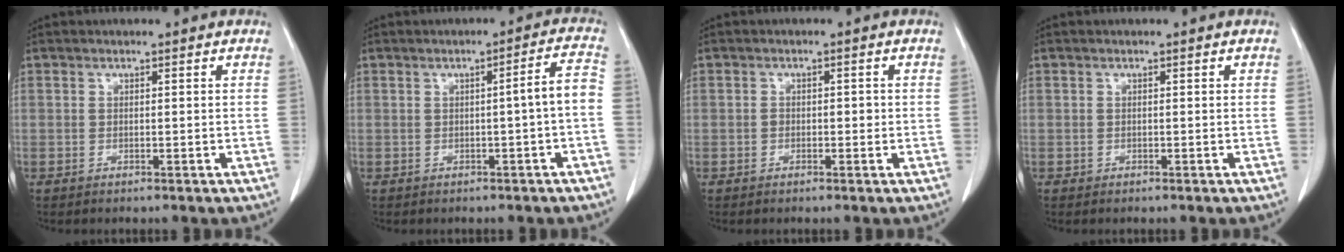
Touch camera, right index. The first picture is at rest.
{"total": 4.1, "force": [-0.7, -0.3, 4.0], "torque": [-0.054, 0.012, -0.008]}
{"total": 1.6, "force": [-0.2, 1.1, 1.2], "torque": [-0.019, 0.007, -0.002]}
{"total": 0.0}